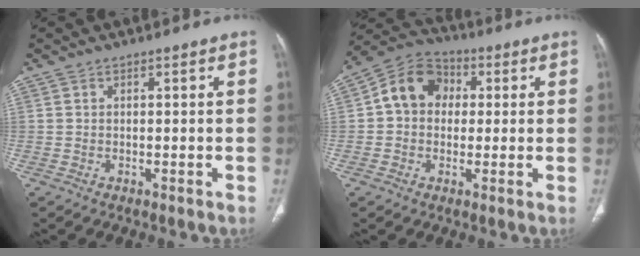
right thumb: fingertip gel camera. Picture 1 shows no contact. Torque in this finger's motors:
{"motor_torque": [1.28, 1.59, 0.73, -0.37, 0.06]}